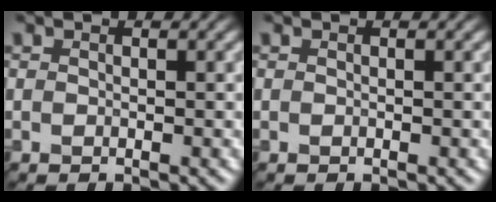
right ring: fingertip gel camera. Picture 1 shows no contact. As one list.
[{"total": 0.0}]